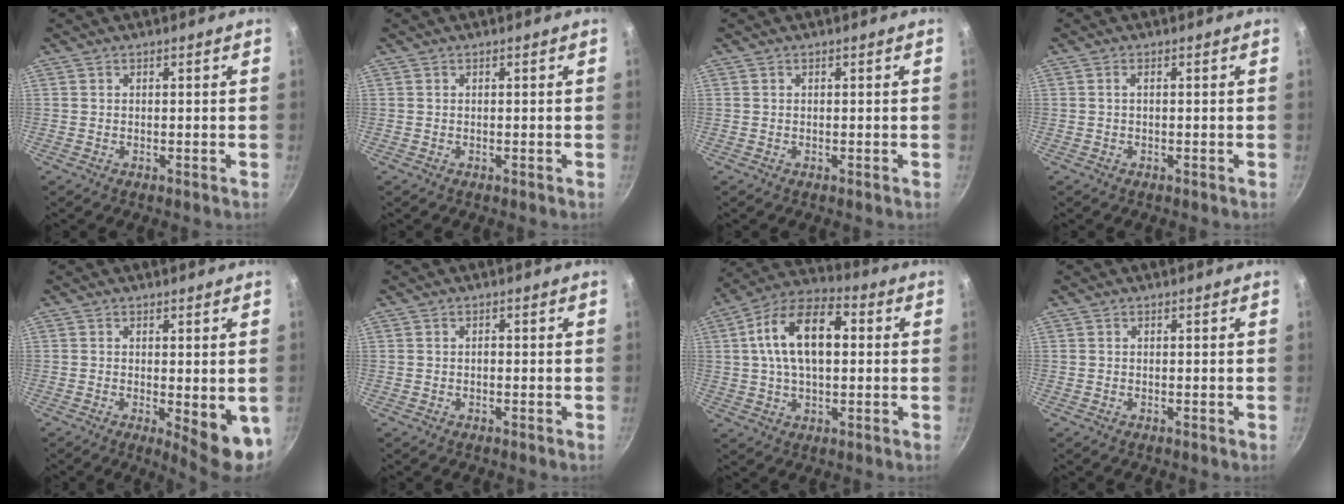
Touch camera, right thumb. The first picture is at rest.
{"total": 0.0}
{"total": 0.0}
{"total": 0.6, "force": [0.0, 0.2, 0.5], "torque": [-0.012, 0.000, -0.002]}
{"total": 8.5, "force": [-2.2, 2.6, 7.7], "torque": [-0.093, -0.019, -0.023]}
{"total": 0.6, "force": [-0.2, 0.4, 0.4], "torque": [-0.003, 0.002, -0.006]}
{"total": 15.5, "force": [2.4, 8.5, 12.8], "torque": [-0.225, 0.027, 0.037]}
{"total": 0.0}